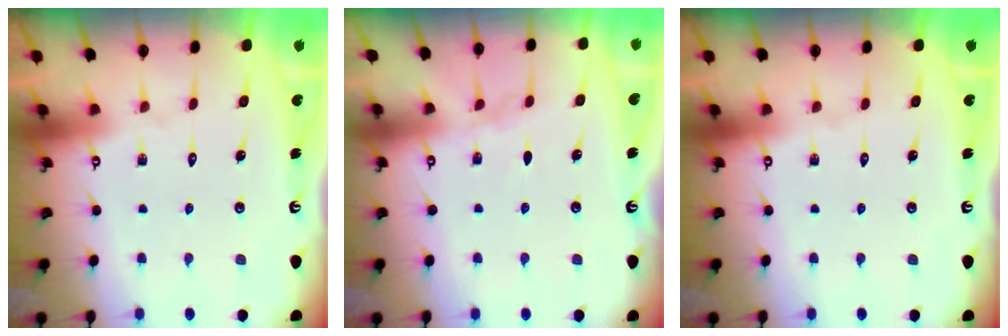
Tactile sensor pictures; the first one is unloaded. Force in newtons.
{"total": 5.7, "press": 5.6, "slide": 0.6}
{"total": 0.0}